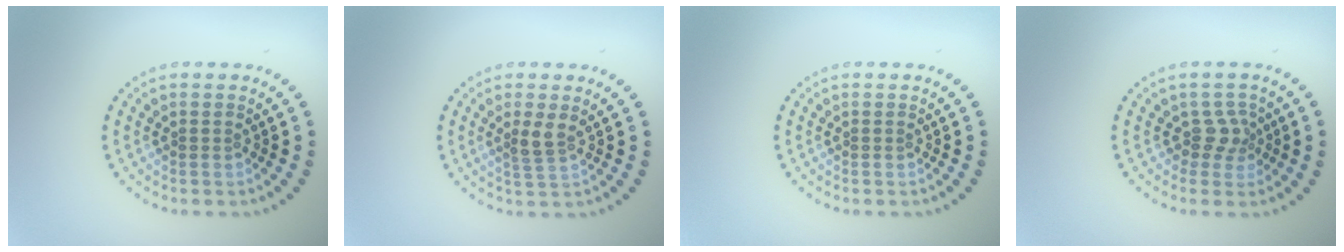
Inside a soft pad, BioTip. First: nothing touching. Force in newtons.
{"total": 1.7, "press": 1.4, "slide": 1.0}
{"total": 0.0}
{"total": 2.0, "press": 1.4, "slide": 1.4}